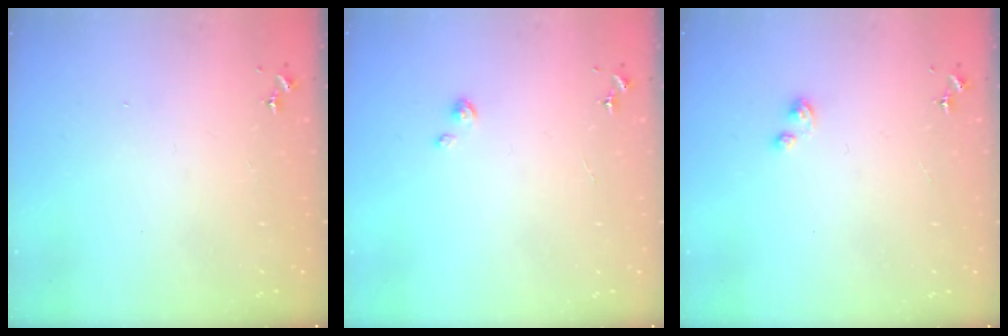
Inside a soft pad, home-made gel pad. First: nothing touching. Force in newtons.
{"total": 2.2, "press": 2.2, "slide": 0.3}
{"total": 2.6, "press": 2.6, "slide": 0.2}